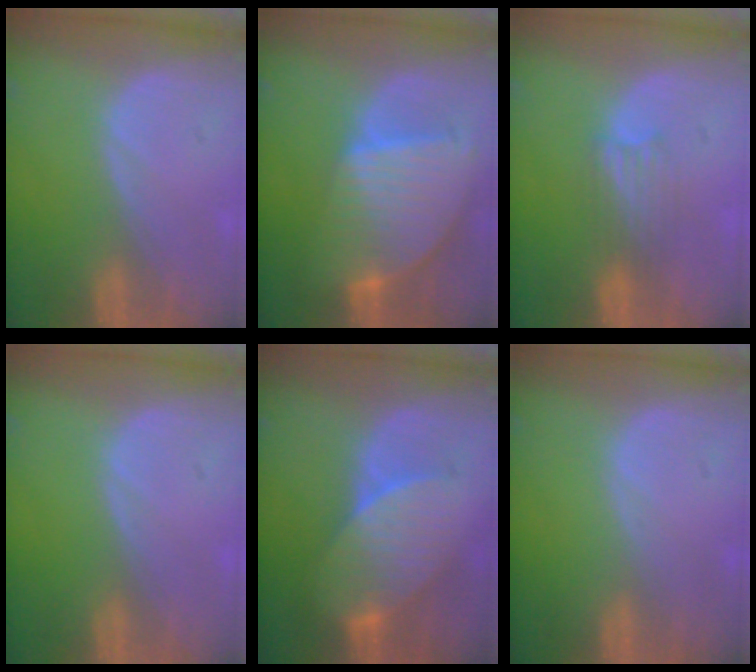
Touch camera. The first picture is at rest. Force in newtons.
{"total": 9.5, "press": 8.2, "slide": 4.8}
{"total": 3.3, "press": 2.9, "slide": 1.5}
{"total": 0.0}
{"total": 7.5, "press": 7.4, "slide": 1.2}
{"total": 0.0}